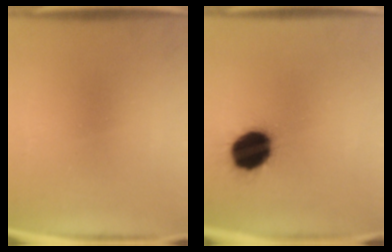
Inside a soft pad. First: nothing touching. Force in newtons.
{"total": 14.7}